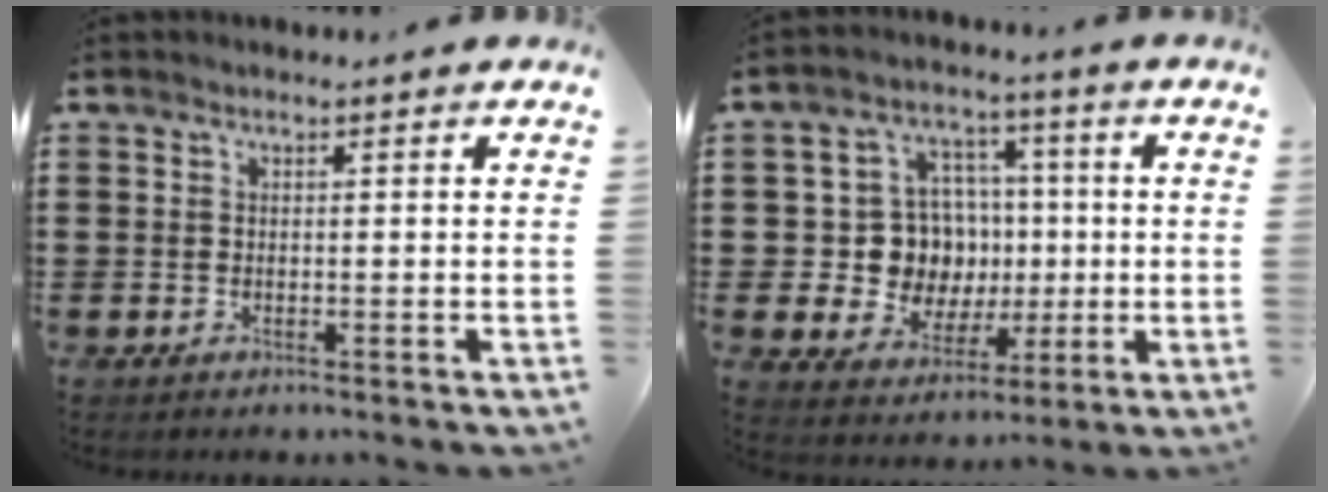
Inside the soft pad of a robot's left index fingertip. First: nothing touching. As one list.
[{"total": 10.0, "force": [0.6, 9.4, 3.3], "torque": [-0.085, 0.009, 0.021]}]